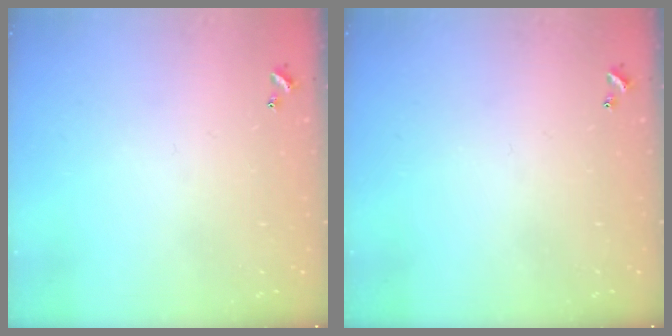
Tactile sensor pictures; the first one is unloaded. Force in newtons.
{"total": 0.0}